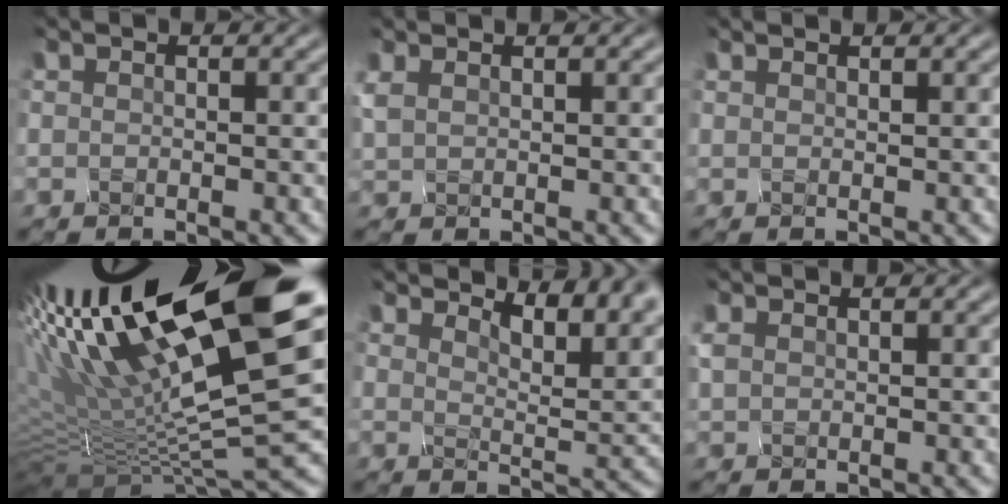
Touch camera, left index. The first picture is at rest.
{"total": 1.0, "force": [0.7, 0.4, 0.7], "torque": [-0.038, 0.007, 0.026]}
{"total": 0.0}
{"total": 16.9, "force": [2.5, 3.3, 16.4], "torque": [-0.282, -0.012, 0.074]}
{"total": 6.7, "force": [5.2, 2.0, 3.7], "torque": [-0.067, -0.006, 0.081]}
{"total": 0.0}